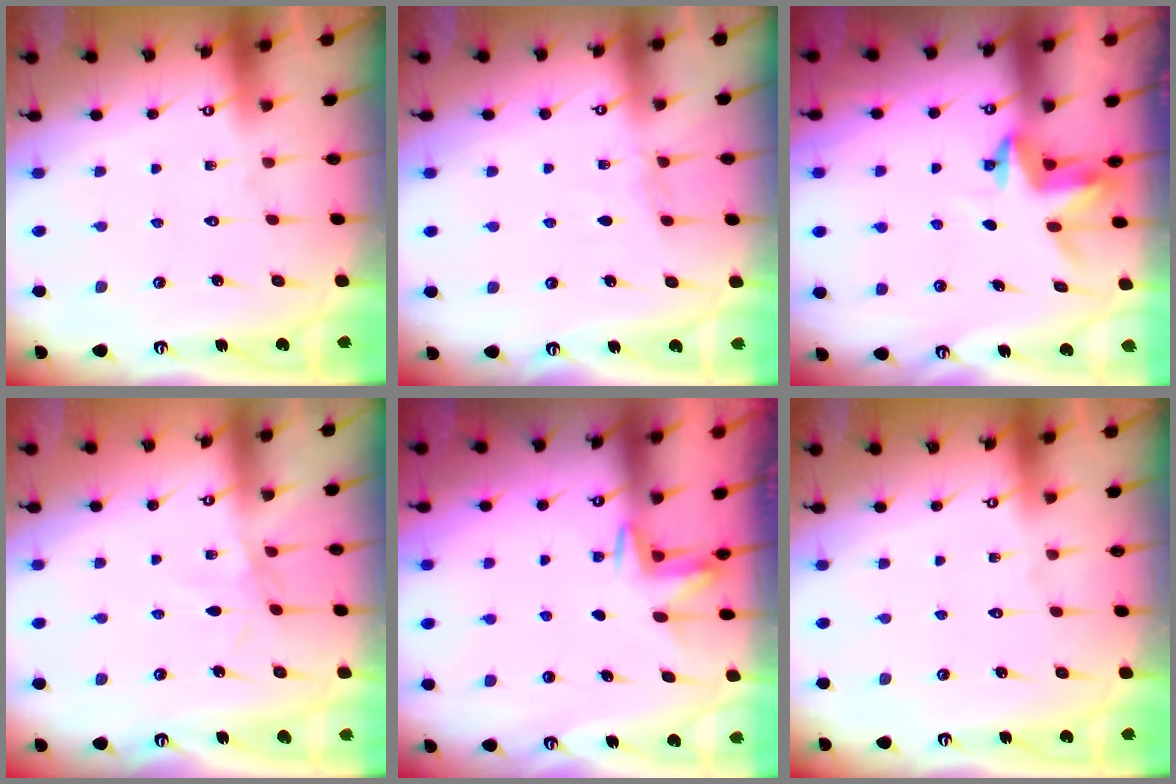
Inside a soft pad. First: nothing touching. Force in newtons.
{"total": 3.4, "press": 3.3, "slide": 0.5}
{"total": 3.4, "press": 3.4, "slide": 0.3}
{"total": 2.2, "press": 2.1, "slide": 0.3}
{"total": 2.7, "press": 2.7, "slide": 0.4}
{"total": 0.0}